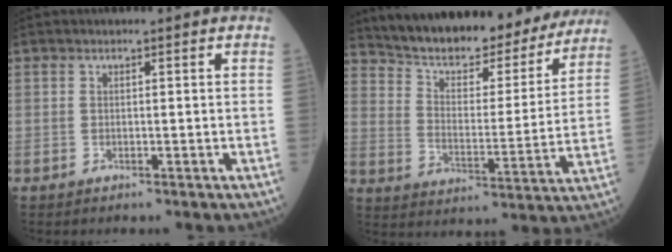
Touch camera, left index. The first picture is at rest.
{"total": 22.0, "force": [20.0, 5.4, 7.4], "torque": [-0.102, -0.015, 0.278]}